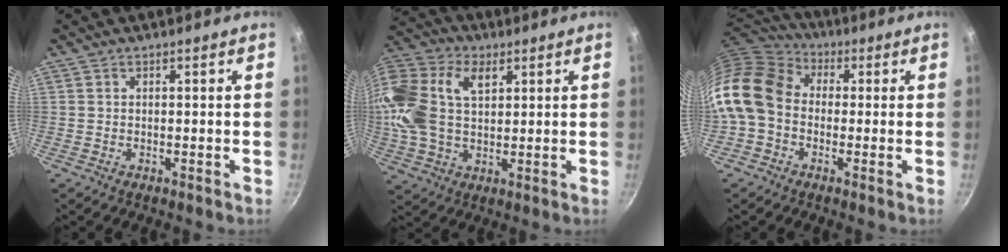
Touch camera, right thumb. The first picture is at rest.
{"total": 20.2, "force": [5.4, 13.2, 14.3], "torque": [-0.313, 0.017, 0.089]}
{"total": 16.7, "force": [-0.1, 13.2, 10.2], "torque": [-0.203, 0.039, -0.023]}